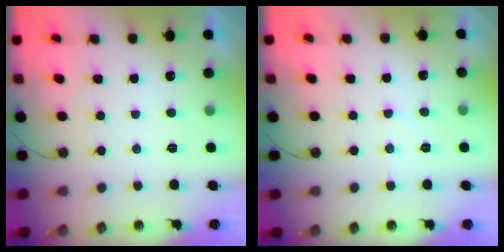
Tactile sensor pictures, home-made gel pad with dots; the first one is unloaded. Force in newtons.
{"total": 5.3, "press": 5.3, "slide": 0.5}